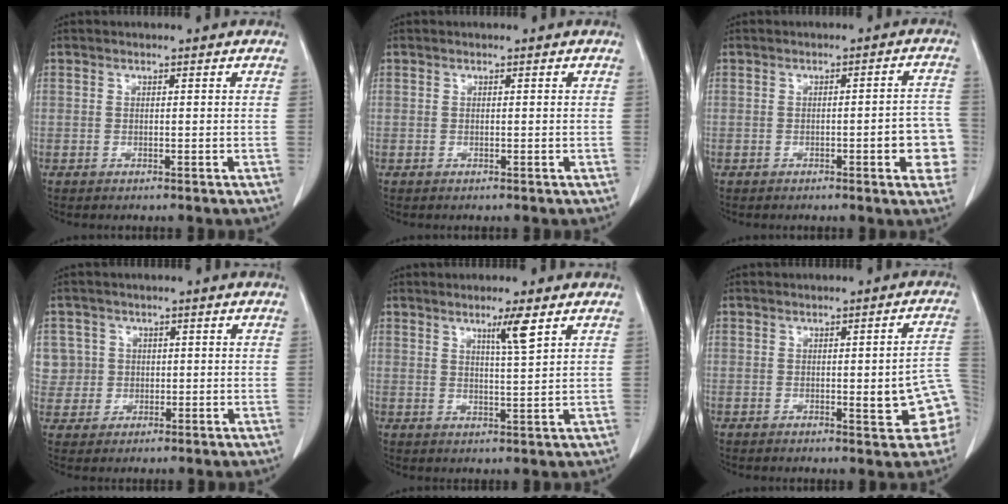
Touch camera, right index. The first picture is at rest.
{"total": 0.0}
{"total": 6.7, "force": [-2.2, 1.4, 6.1], "torque": [-0.056, 0.009, -0.027]}
{"total": 5.8, "force": [1.2, 5.7, -0.3], "torque": [0.016, 0.021, 0.031]}
{"total": 4.3, "force": [2.5, -0.4, 3.4], "torque": [-0.063, -0.006, 0.046]}
{"total": 8.1, "force": [-1.9, 1.7, 7.7], "torque": [-0.080, 0.014, -0.021]}